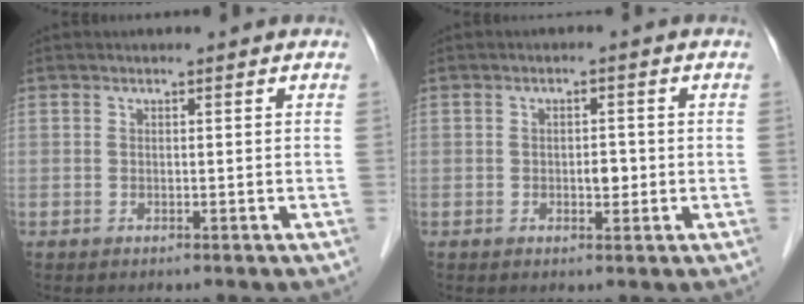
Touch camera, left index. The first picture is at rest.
{"total": 2.3, "force": [-0.4, 1.2, 1.9], "torque": [-0.029, 0.002, -0.003]}